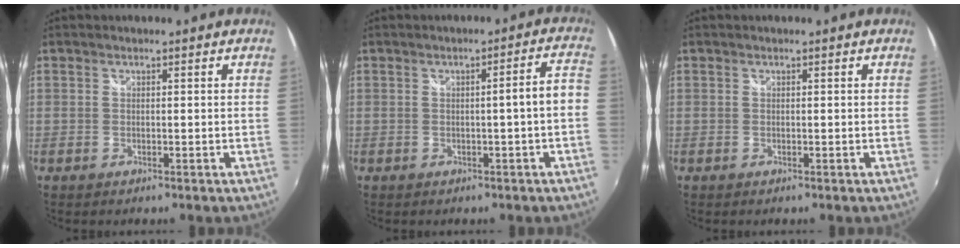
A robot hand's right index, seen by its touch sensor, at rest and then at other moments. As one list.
[{"total": 4.2, "force": [-1.0, -0.5, 4.1], "torque": [-0.051, 0.016, -0.005]}, {"total": 0.0}]